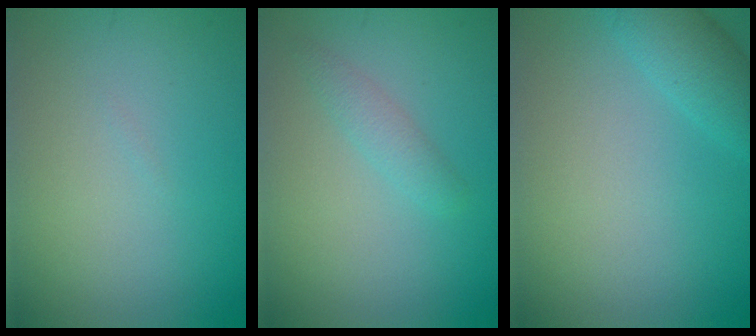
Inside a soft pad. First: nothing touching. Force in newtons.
{"total": 1.4, "press": 1.4, "slide": 0.0}
{"total": 3.0, "press": 3.0, "slide": 0.1}